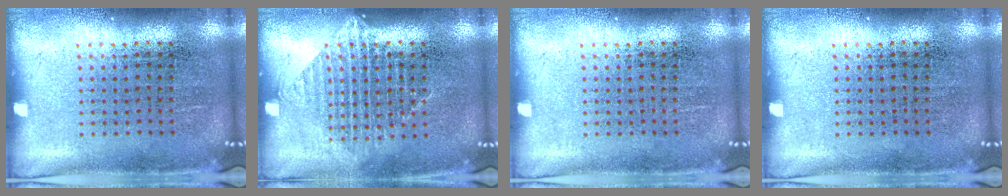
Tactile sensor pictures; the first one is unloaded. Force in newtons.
{"total": 1.2, "press": 1.1, "slide": 0.5}
{"total": 0.0}
{"total": 0.0}